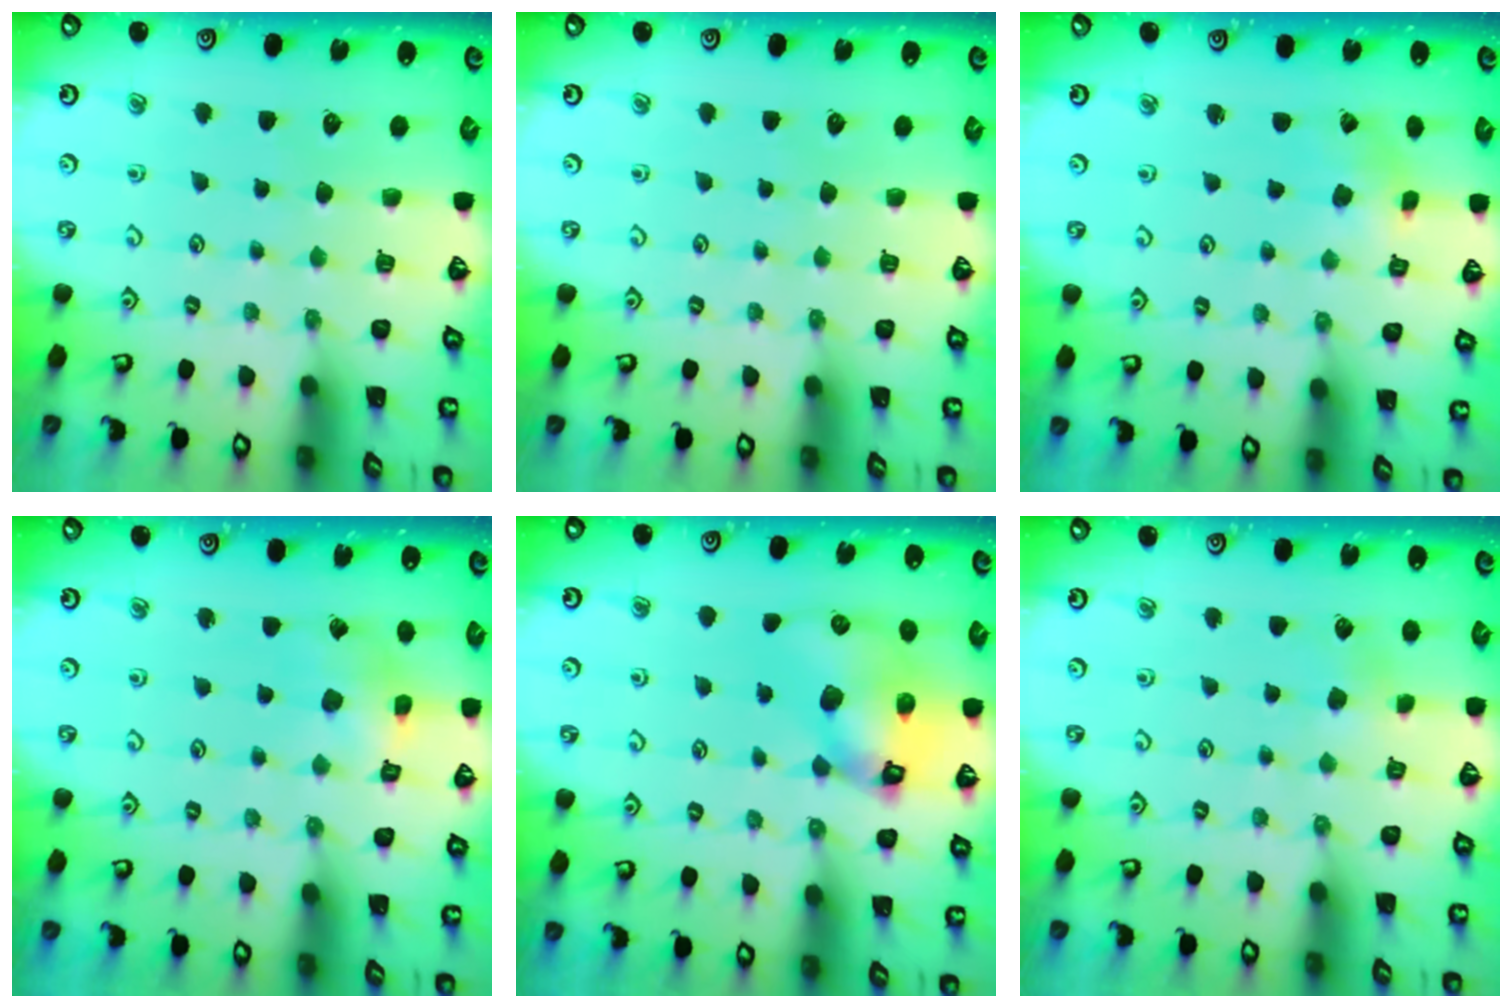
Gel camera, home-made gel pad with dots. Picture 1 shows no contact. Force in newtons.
{"total": 0.0}
{"total": 1.2, "press": 1.2, "slide": 0.2}
{"total": 5.2, "press": 5.2, "slide": 0.5}
{"total": 11.7, "press": 11.6, "slide": 1.6}
{"total": 3.0, "press": 3.0, "slide": 0.1}